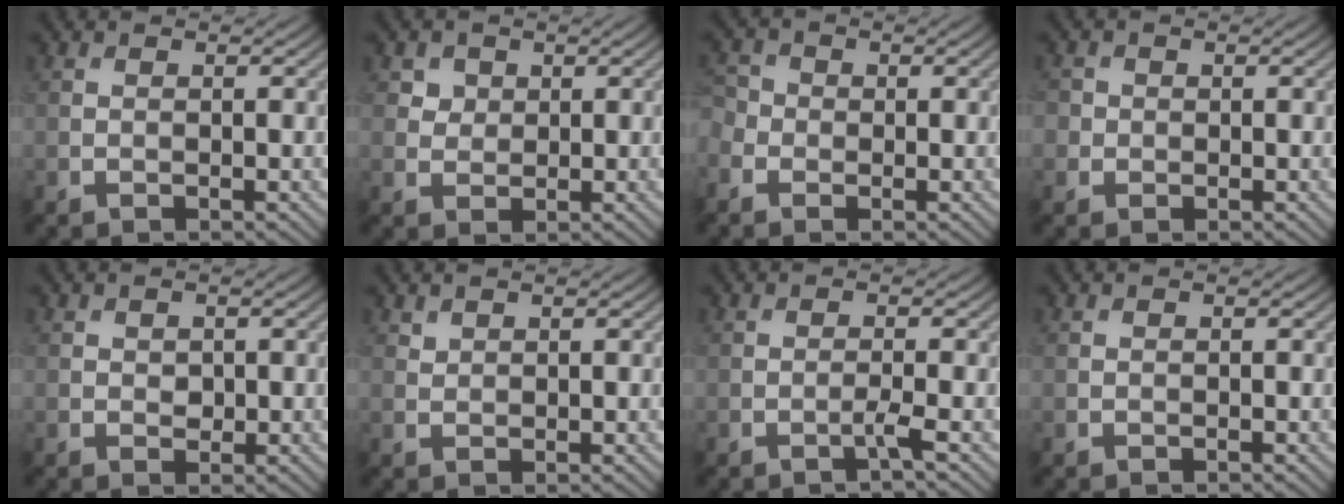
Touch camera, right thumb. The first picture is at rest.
{"total": 2.6, "force": [1.3, 2.1, 0.7], "torque": [-0.020, -0.013, 0.031]}
{"total": 2.8, "force": [-1.3, 2.2, 1.1], "torque": [-0.037, -0.002, -0.038]}
{"total": 1.6, "force": [-0.1, 1.6, 0.3], "torque": [-0.007, 0.002, -0.006]}
{"total": 1.0, "force": [0.1, 0.9, 0.5], "torque": [-0.012, -0.005, 0.003]}
{"total": 1.0, "force": [0.9, 0.4, 0.2], "torque": [-0.008, -0.001, 0.021]}
{"total": 1.3, "force": [-0.7, -0.1, 1.1], "torque": [-0.021, 0.006, -0.018]}
{"total": 0.0}